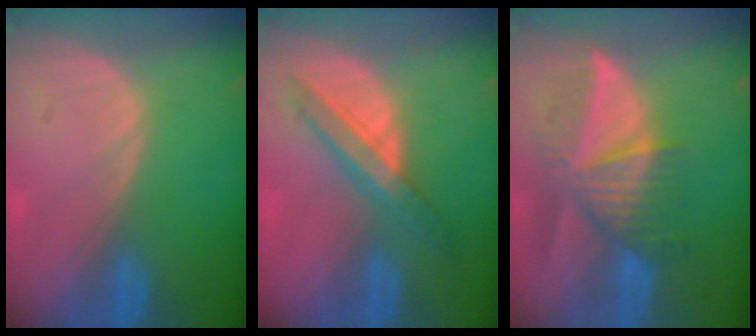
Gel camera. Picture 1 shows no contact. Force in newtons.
{"total": 5.9, "press": 5.9, "slide": 0.6}
{"total": 9.1, "press": 8.3, "slide": 3.8}